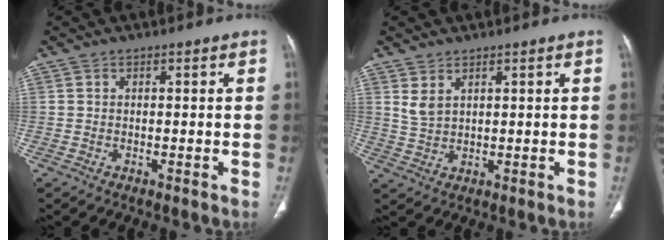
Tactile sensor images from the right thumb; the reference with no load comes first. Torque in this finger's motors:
{"motor_torque": [0.73, 3.18, 0.22, 0.11, 0.06]}